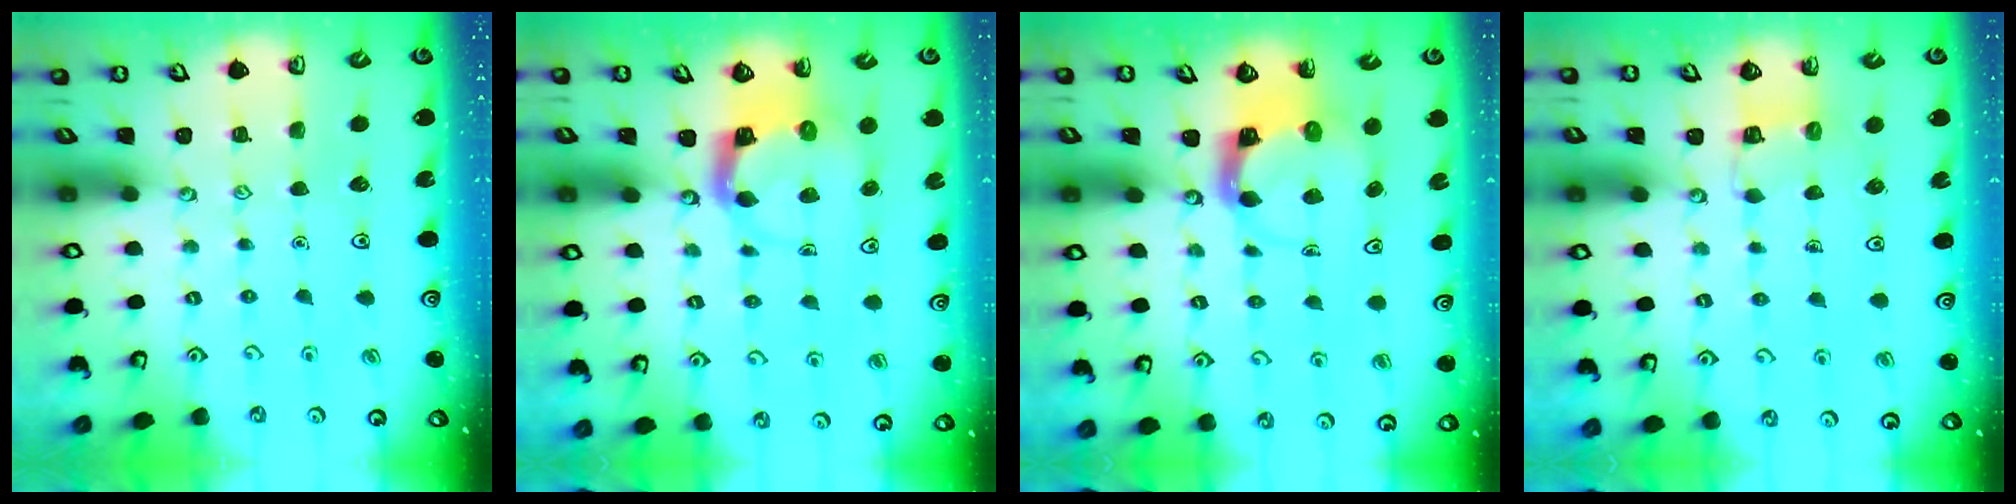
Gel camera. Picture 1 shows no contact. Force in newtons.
{"total": 3.8, "press": 3.7, "slide": 0.6}
{"total": 3.9, "press": 3.8, "slide": 0.5}
{"total": 3.5, "press": 3.5, "slide": 0.4}